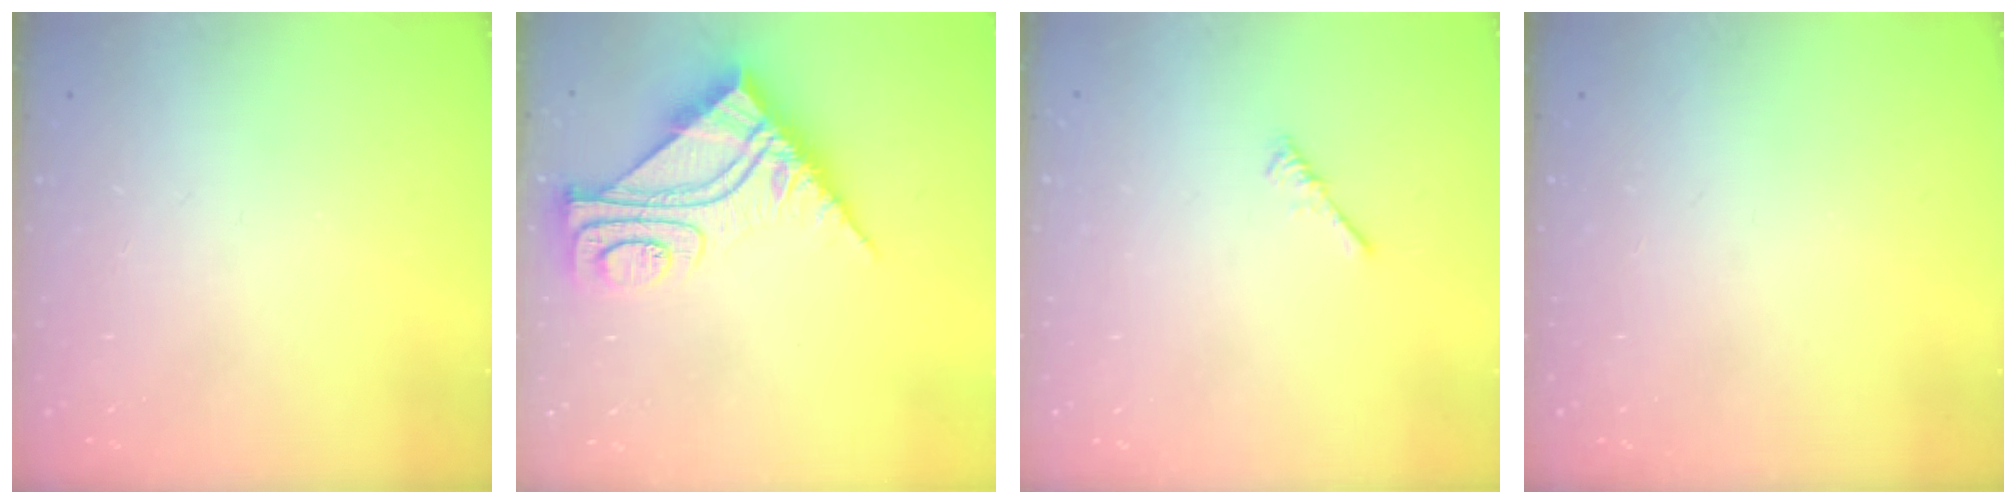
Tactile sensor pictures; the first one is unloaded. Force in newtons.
{"total": 10.9, "press": 10.9, "slide": 1.3}
{"total": 0.0}
{"total": 0.0}